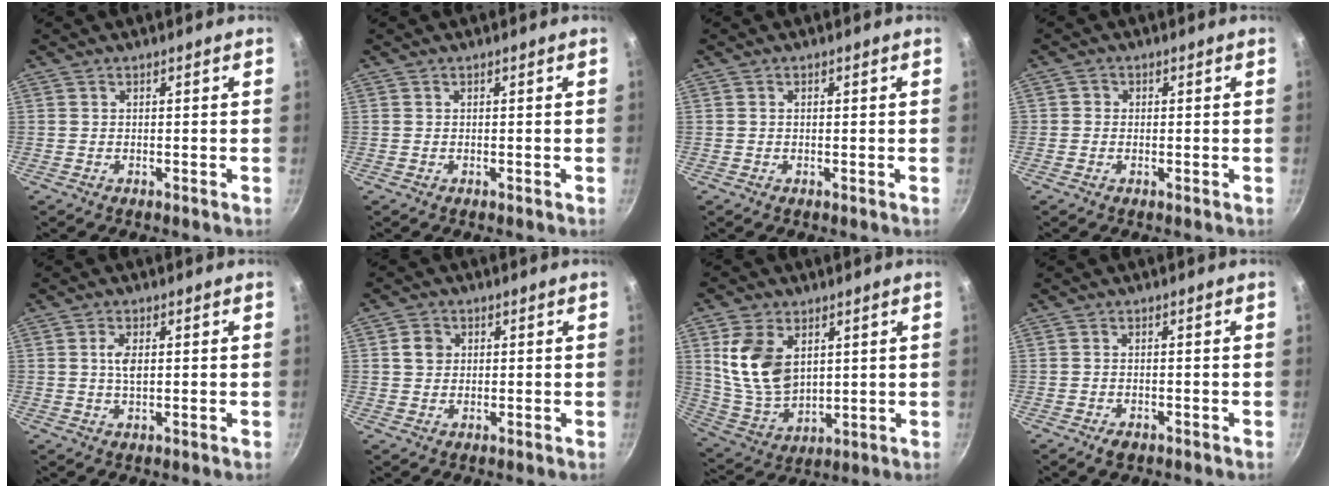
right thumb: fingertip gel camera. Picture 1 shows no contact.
{"total": 0.0}
{"total": 0.6, "force": [0.1, 0.4, 0.4], "torque": [-0.006, 0.004, 0.002]}
{"total": 1.4, "force": [0.0, 1.4, 0.4], "torque": [0.000, 0.003, -0.004]}
{"total": 3.4, "force": [0.5, 1.6, 2.9], "torque": [-0.056, 0.003, 0.009]}
{"total": 3.5, "force": [0.8, 3.1, 1.5], "torque": [-0.011, 0.004, 0.011]}
{"total": 13.7, "force": [3.9, 9.2, 9.5], "torque": [-0.159, -0.028, 0.090]}
{"total": 2.2, "force": [-1.3, 1.2, 1.3], "torque": [-0.026, 0.007, -0.020]}